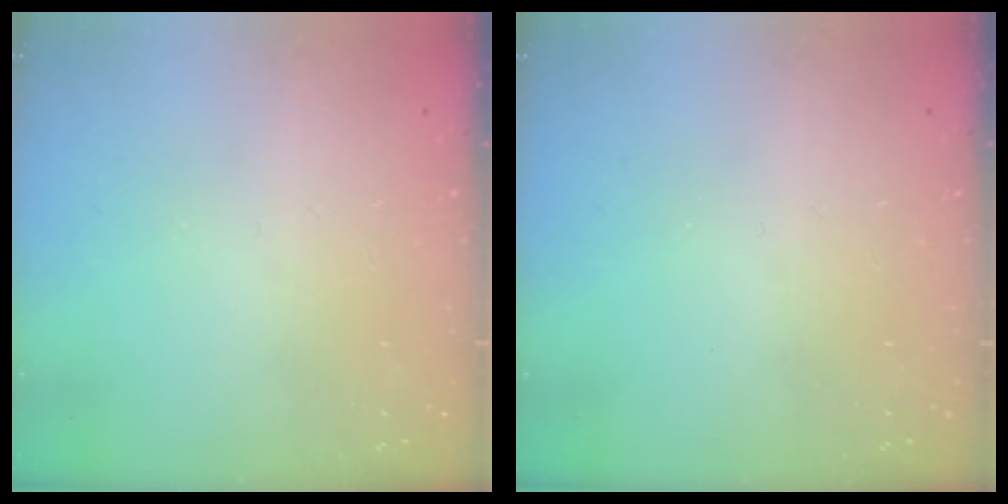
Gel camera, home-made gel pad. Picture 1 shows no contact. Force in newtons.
{"total": 0.0}